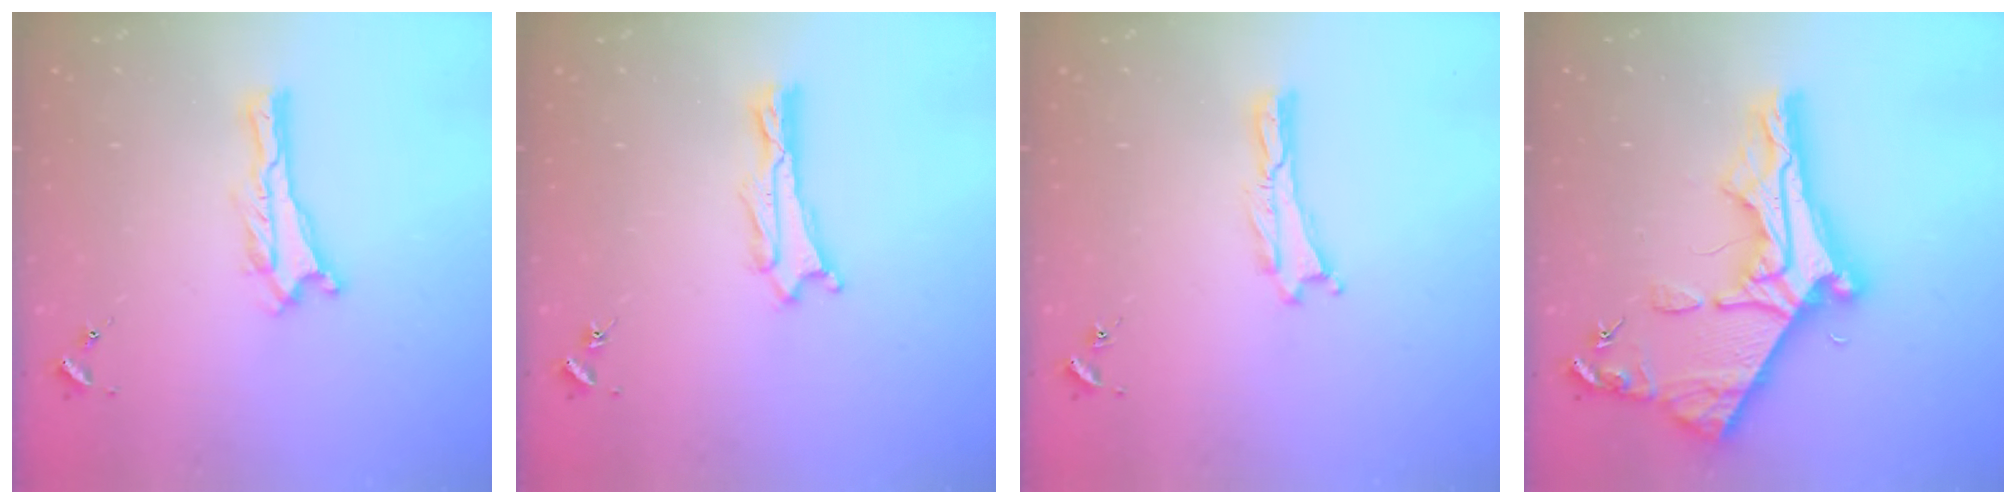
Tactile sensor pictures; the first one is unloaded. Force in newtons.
{"total": 1.0, "press": 1.0, "slide": 0.1}
{"total": 0.0}
{"total": 11.4, "press": 11.3, "slide": 1.0}